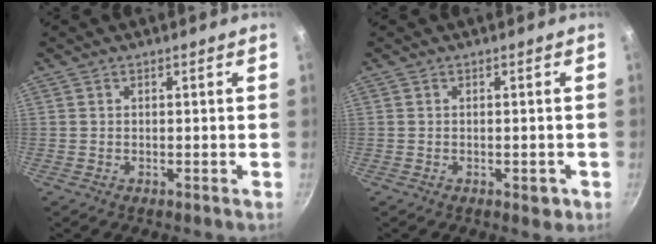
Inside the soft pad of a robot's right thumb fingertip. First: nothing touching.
{"total": 2.4, "force": [-0.9, 1.2, 1.8], "torque": [-0.019, 0.002, -0.011]}